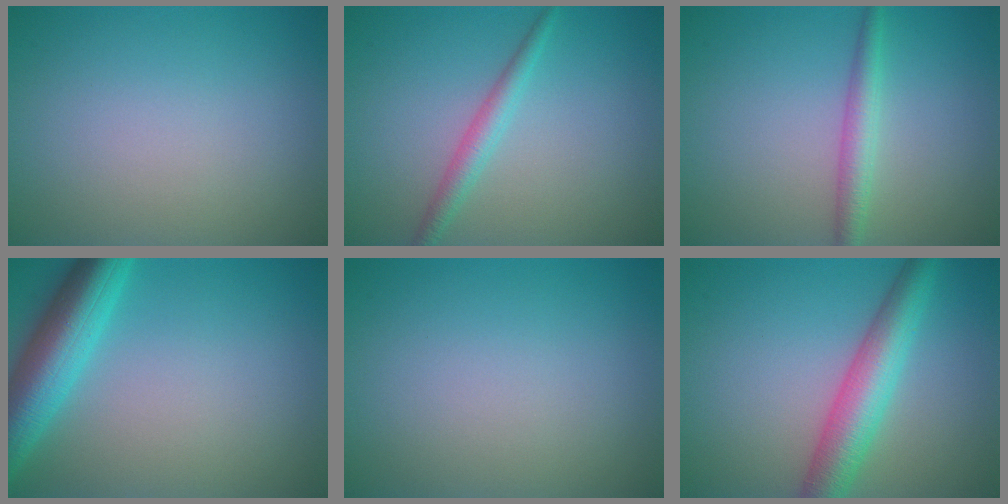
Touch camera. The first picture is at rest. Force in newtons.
{"total": 2.1, "press": 2.1, "slide": 0.0}
{"total": 2.3, "press": 2.3, "slide": 0.1}
{"total": 6.8, "press": 6.8, "slide": 0.2}
{"total": 0.0}
{"total": 5.6, "press": 5.6, "slide": 0.1}